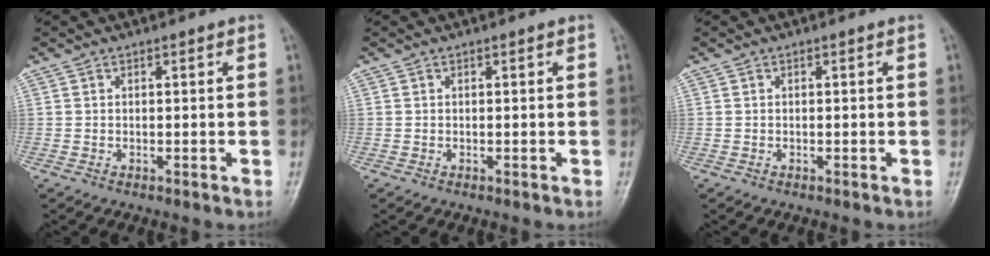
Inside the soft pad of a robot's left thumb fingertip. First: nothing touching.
{"total": 0.0}
{"total": 0.0}